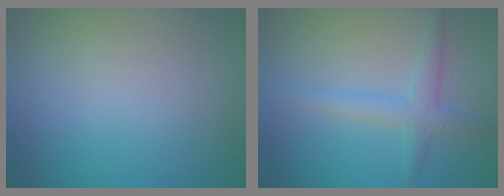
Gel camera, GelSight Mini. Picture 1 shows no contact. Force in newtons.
{"total": 1.8, "press": 1.8, "slide": 0.1}